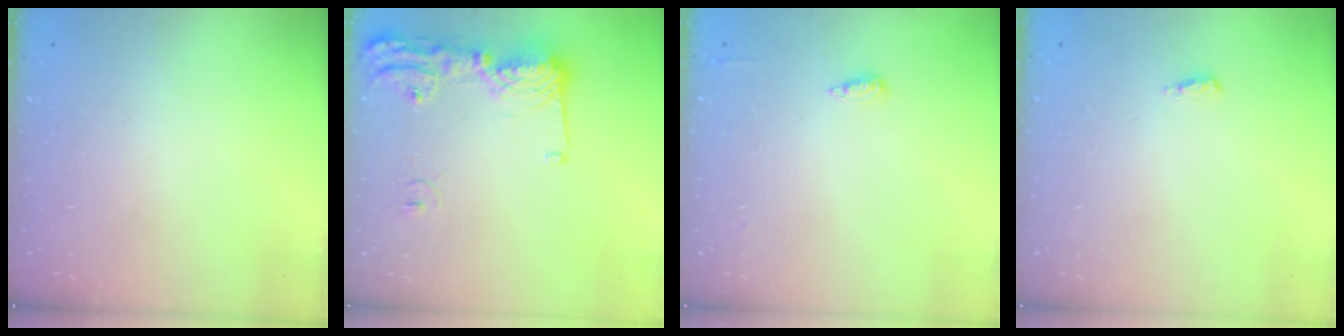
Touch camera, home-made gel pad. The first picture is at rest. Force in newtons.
{"total": 16.1, "press": 16.1, "slide": 1.2}
{"total": 4.5, "press": 4.4, "slide": 1.0}
{"total": 2.7, "press": 2.5, "slide": 1.0}